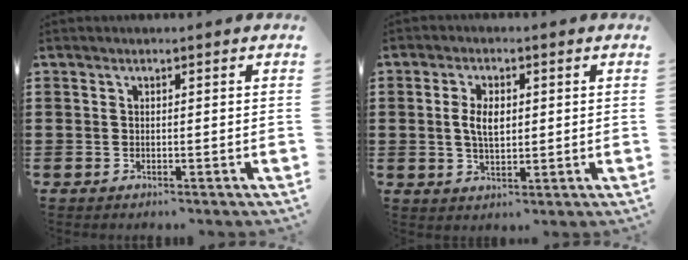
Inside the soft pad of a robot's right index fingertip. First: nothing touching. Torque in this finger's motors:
{"motor_torque": [0.12, 0.06, 0.35, 0.11]}